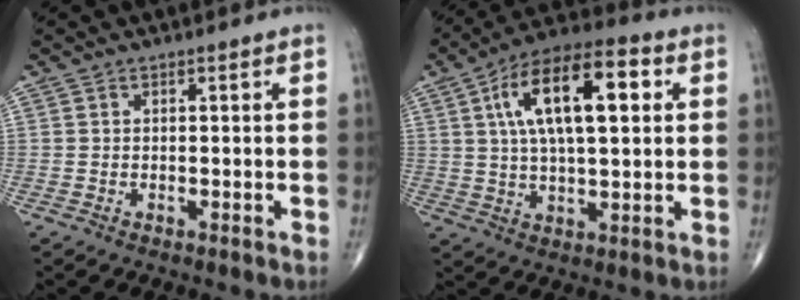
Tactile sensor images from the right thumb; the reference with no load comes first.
{"total": 17.7, "force": [4.8, 7.3, 15.4], "torque": [-0.251, 0.014, 0.072]}